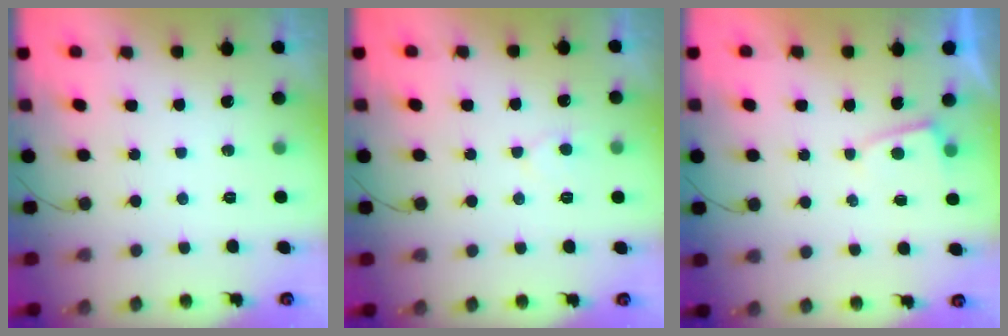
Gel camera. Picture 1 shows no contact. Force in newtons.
{"total": 5.5, "press": 5.5, "slide": 0.4}
{"total": 2.0, "press": 2.0, "slide": 0.3}